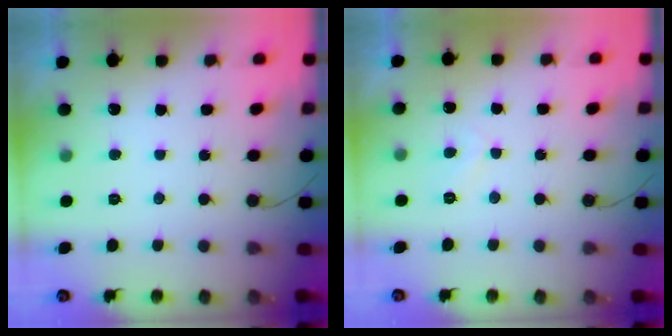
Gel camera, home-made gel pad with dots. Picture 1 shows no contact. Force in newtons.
{"total": 1.9, "press": 1.8, "slide": 0.5}